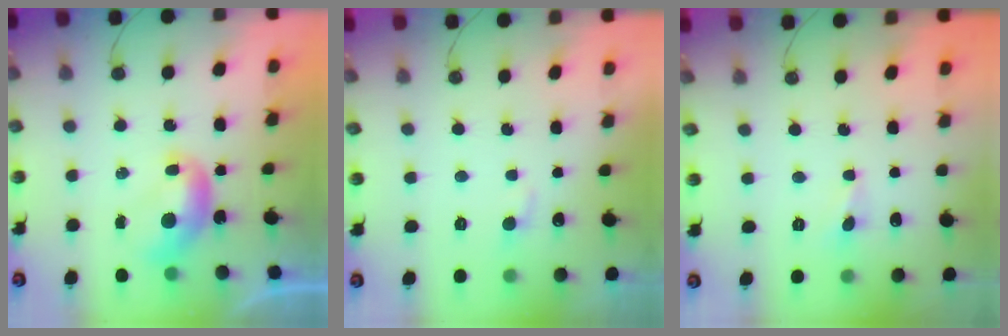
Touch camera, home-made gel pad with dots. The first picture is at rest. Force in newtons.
{"total": 2.2, "press": 2.2, "slide": 0.4}
{"total": 1.9, "press": 1.8, "slide": 0.6}